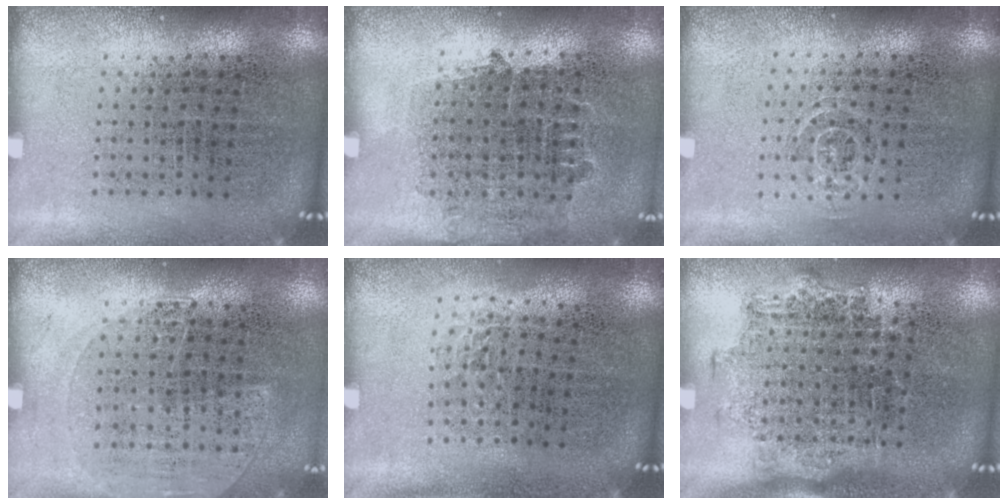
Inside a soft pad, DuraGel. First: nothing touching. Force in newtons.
{"total": 0.8, "press": 0.8, "slide": 0.3}
{"total": 0.8, "press": 0.5, "slide": 0.6}
{"total": 1.2, "press": 1.0, "slide": 0.7}
{"total": 0.6, "press": 0.5, "slide": 0.5}
{"total": 1.3, "press": 1.0, "slide": 0.8}